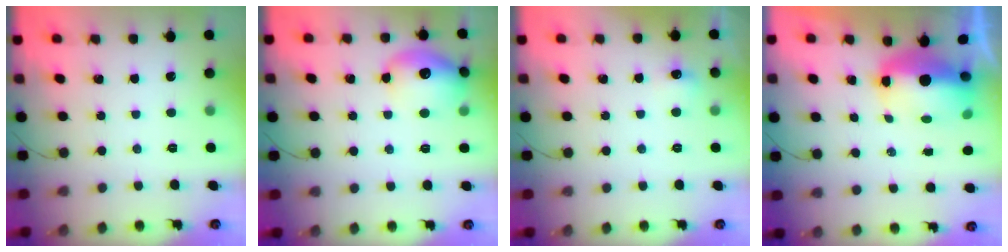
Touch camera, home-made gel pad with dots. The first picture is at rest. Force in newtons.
{"total": 14.6, "press": 14.5, "slide": 1.3}
{"total": 5.8, "press": 5.6, "slide": 1.6}
{"total": 9.3, "press": 9.1, "slide": 1.9}